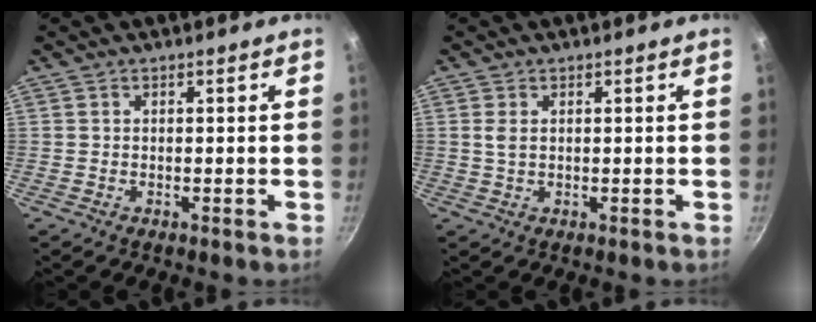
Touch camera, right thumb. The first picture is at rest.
{"total": 1.9, "force": [0.4, 1.1, 1.5], "torque": [-0.030, 0.000, 0.009]}